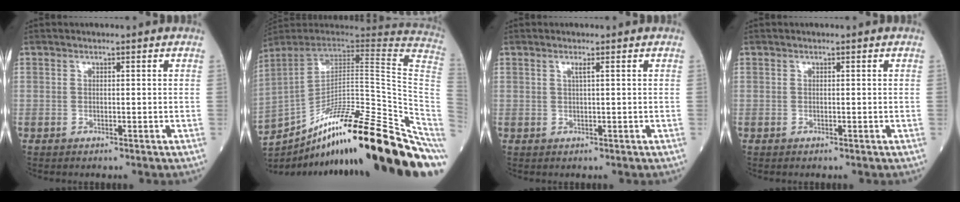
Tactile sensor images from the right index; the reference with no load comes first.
{"total": 31.2, "force": [-20.4, 3.2, 23.4], "torque": [-0.250, 0.002, -0.305]}
{"total": 0.8, "force": [0.4, -0.3, 0.7], "torque": [-0.021, -0.002, 0.013]}
{"total": 0.0}